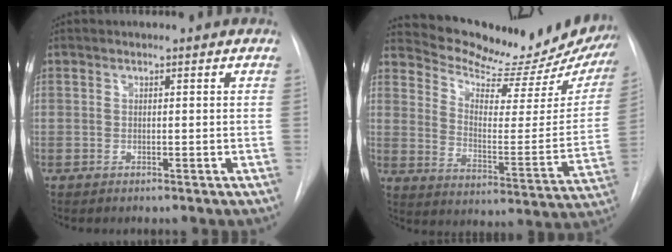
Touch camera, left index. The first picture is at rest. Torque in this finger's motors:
{"motor_torque": [1.06, -1.08, 0.16, 0.00]}